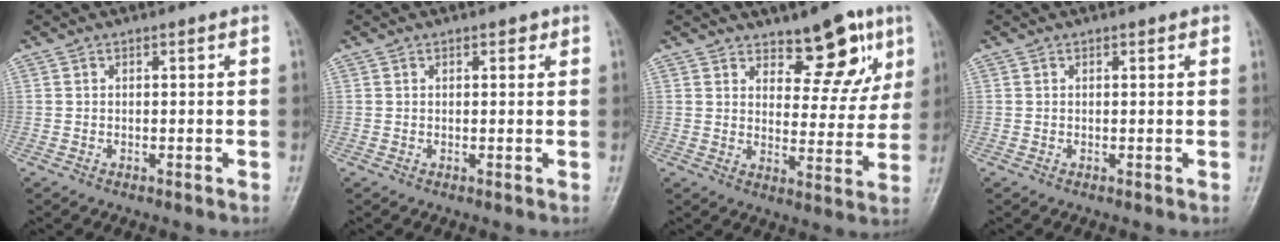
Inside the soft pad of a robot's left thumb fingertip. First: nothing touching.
{"total": 1.3, "force": [0.7, 0.7, 0.8], "torque": [-0.001, 0.000, 0.006]}
{"total": 10.7, "force": [6.8, 5.2, 6.4], "torque": [-0.039, -0.042, 0.098]}
{"total": 0.8, "force": [0.4, 0.3, 0.6], "torque": [-0.006, 0.000, 0.004]}